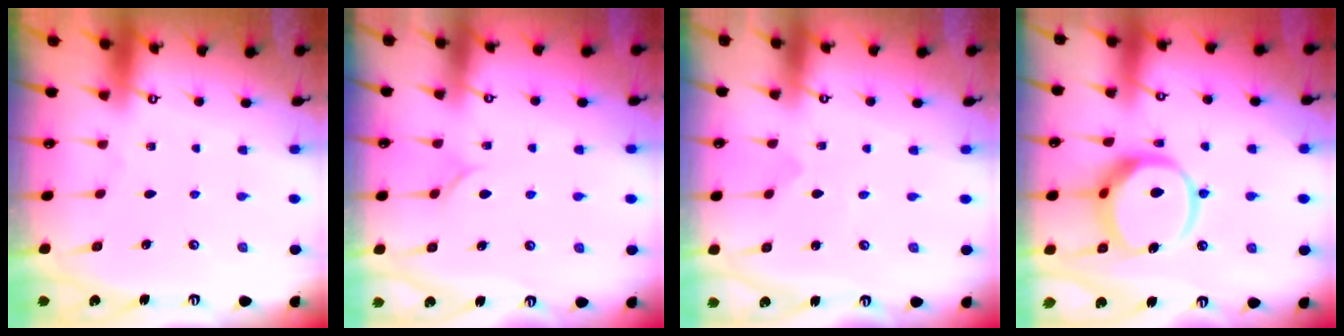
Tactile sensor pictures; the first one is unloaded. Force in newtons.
{"total": 6.3, "press": 6.2, "slide": 0.6}
{"total": 0.0}
{"total": 12.8, "press": 12.8, "slide": 1.5}